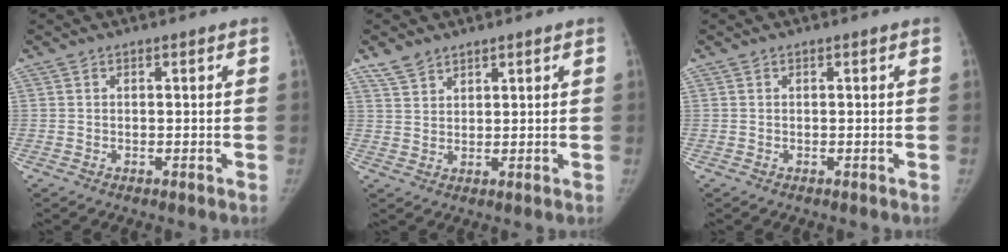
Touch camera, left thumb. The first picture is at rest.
{"total": 1.8, "force": [1.5, 1.0, 0.3], "torque": [-0.004, 0.001, 0.030]}
{"total": 0.0}